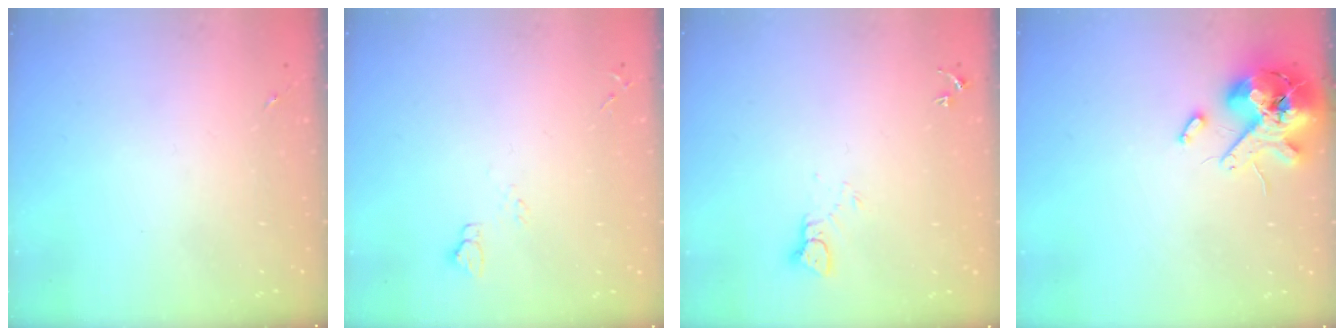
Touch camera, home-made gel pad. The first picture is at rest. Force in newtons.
{"total": 5.0, "press": 5.0, "slide": 0.6}
{"total": 3.1, "press": 3.1, "slide": 0.1}
{"total": 13.6, "press": 13.5, "slide": 2.2}